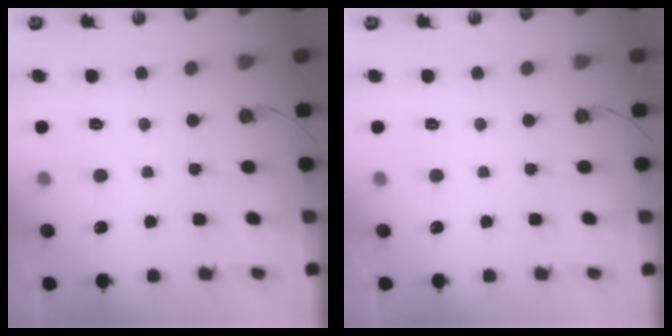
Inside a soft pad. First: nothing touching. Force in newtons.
{"total": 0.0}